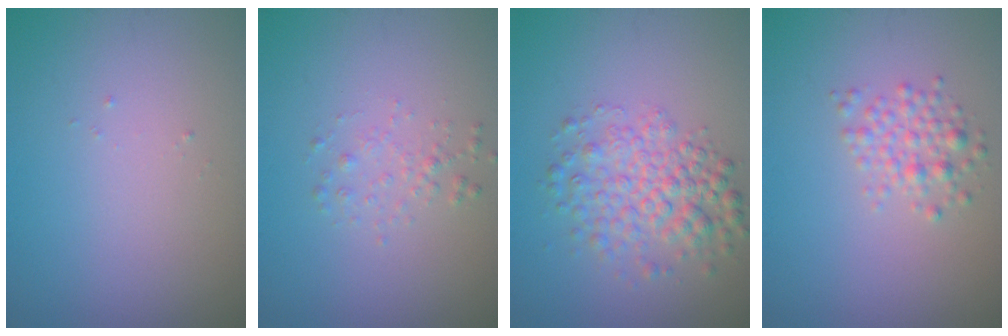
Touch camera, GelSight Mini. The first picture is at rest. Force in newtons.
{"total": 1.2, "press": 1.2, "slide": 0.0}
{"total": 4.6, "press": 4.6, "slide": 0.1}
{"total": 2.1, "press": 2.1, "slide": 0.2}